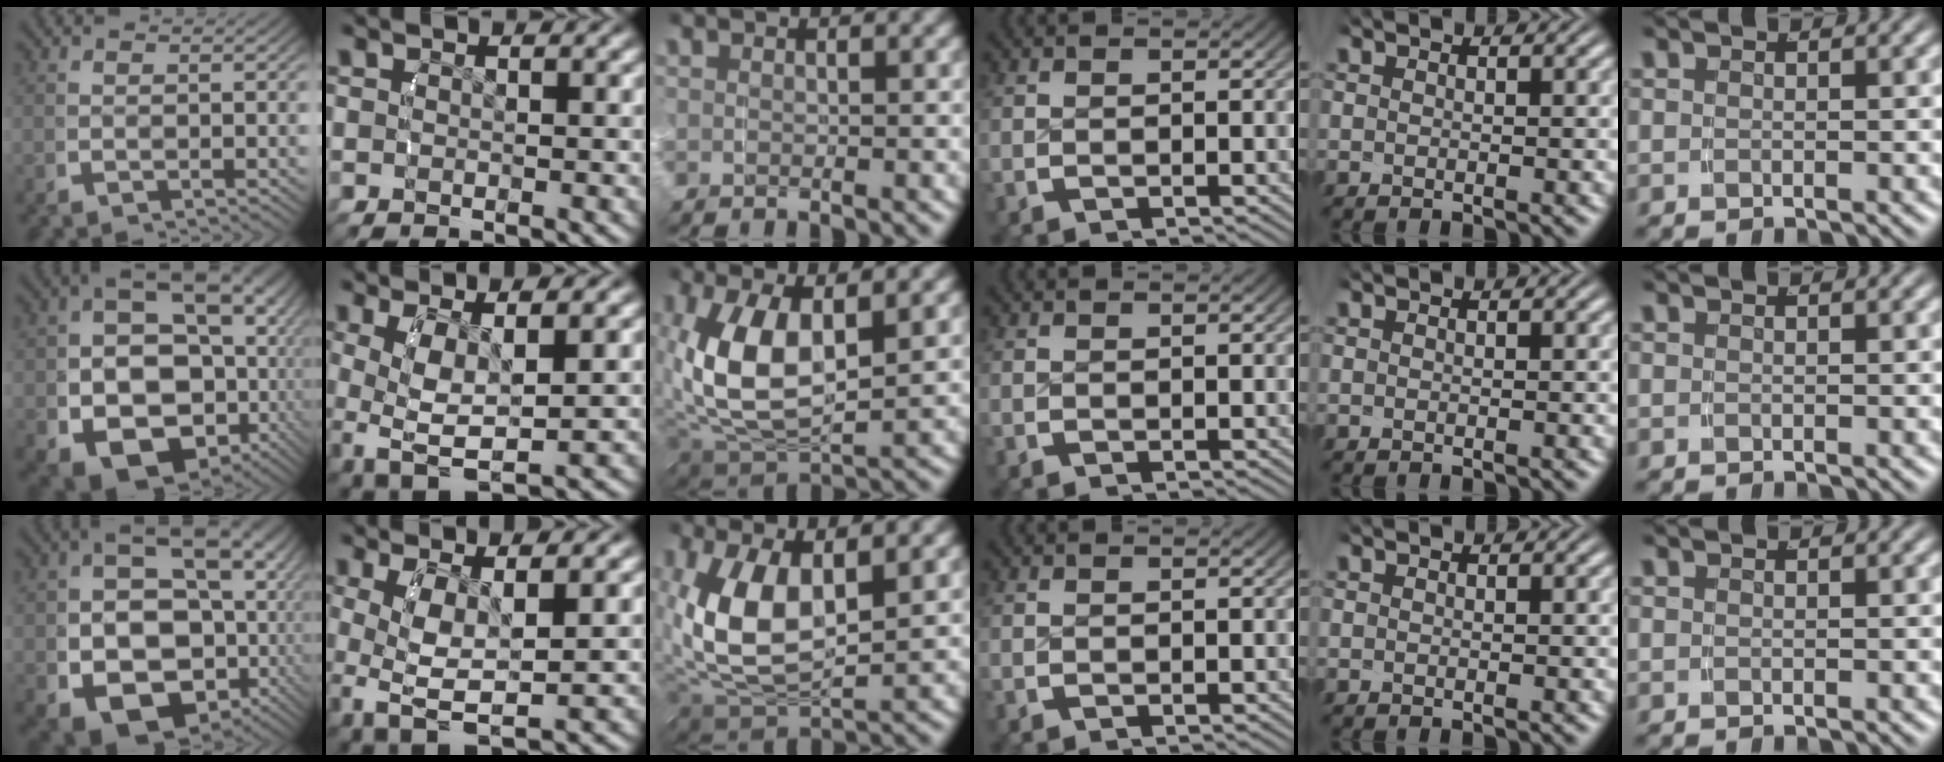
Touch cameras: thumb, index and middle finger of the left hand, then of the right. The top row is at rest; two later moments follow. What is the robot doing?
{"motion": "grasp_and_lifting", "object": "towel"}